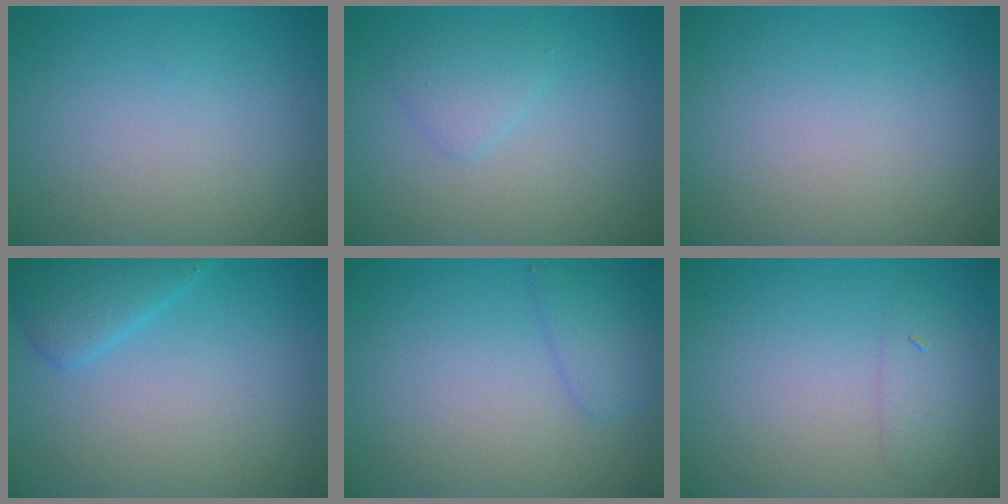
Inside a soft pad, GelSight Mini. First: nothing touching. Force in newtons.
{"total": 1.6, "press": 1.6, "slide": 0.1}
{"total": 0.0}
{"total": 2.8, "press": 2.8, "slide": 0.2}
{"total": 1.7, "press": 1.7, "slide": 0.1}
{"total": 1.6, "press": 1.6, "slide": 0.1}